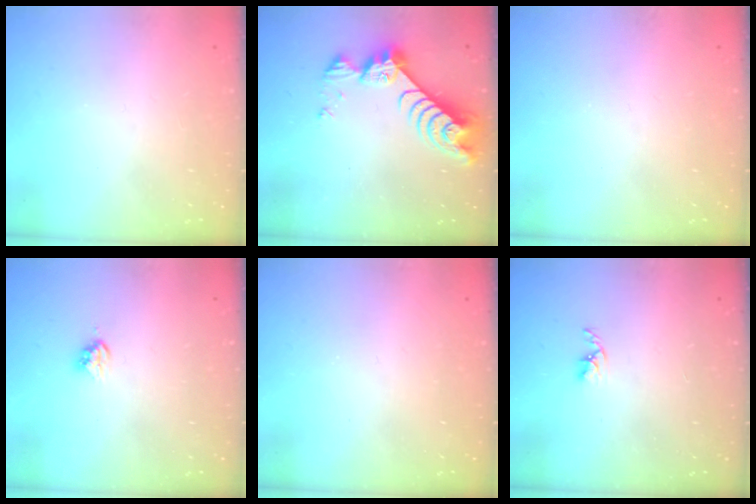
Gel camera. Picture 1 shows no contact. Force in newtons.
{"total": 8.9, "press": 8.8, "slide": 0.8}
{"total": 0.6, "press": 0.3, "slide": 0.5}
{"total": 3.7, "press": 3.7, "slide": 0.5}
{"total": 0.0}
{"total": 2.5, "press": 2.5, "slide": 0.4}